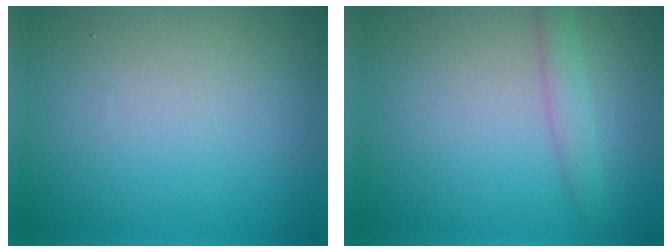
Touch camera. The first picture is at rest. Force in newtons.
{"total": 1.8, "press": 1.8, "slide": 0.0}